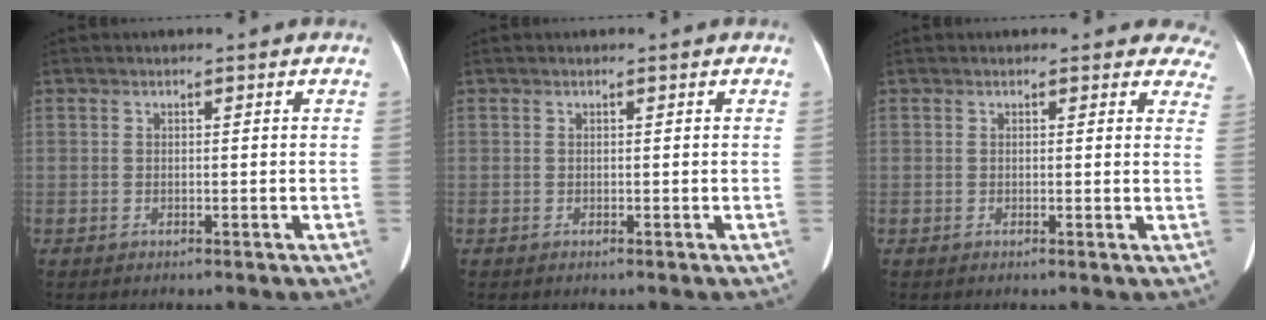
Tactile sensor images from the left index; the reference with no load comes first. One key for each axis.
{"total": 0.0}
{"total": 6.7, "fx": 6.1, "fy": 2.7, "fz": 0.6, "tx": 0.041, "ty": -0.013, "tz": 0.024}